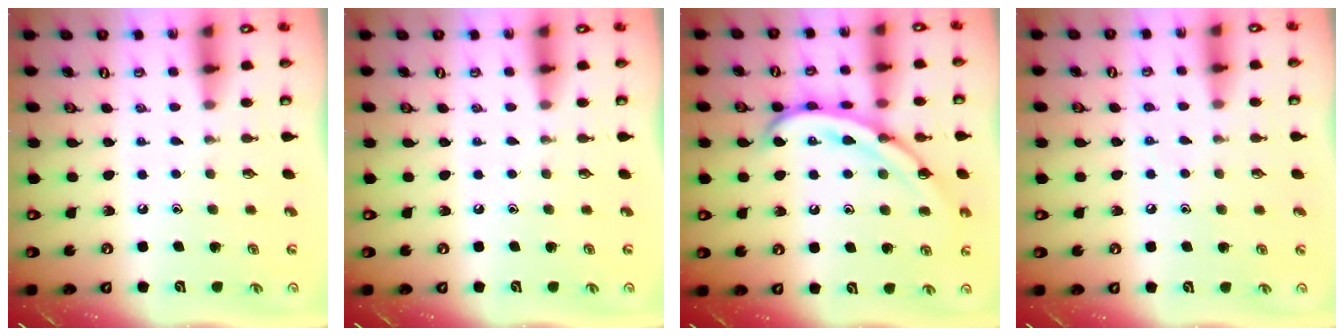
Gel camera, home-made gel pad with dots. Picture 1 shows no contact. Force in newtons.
{"total": 0.0}
{"total": 15.7, "press": 15.7, "slide": 0.7}
{"total": 5.7, "press": 5.7, "slide": 0.6}